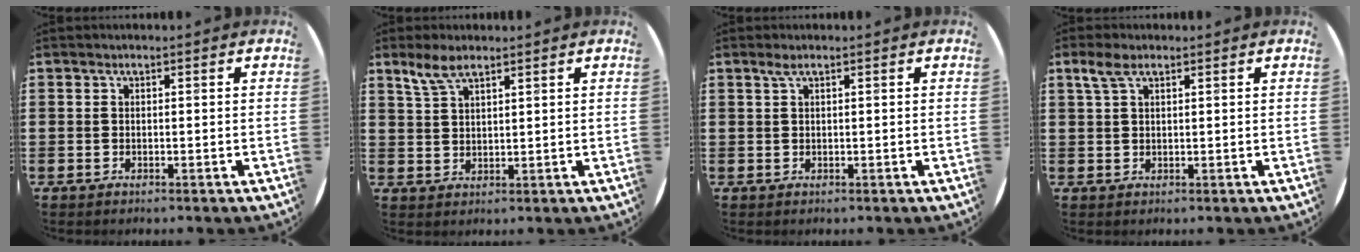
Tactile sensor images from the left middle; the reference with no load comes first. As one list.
[{"total": 3.9, "force": [2.9, 1.3, 2.2], "torque": [-0.048, 0.004, 0.054]}, {"total": 1.0, "force": [0.5, 0.0, 0.8], "torque": [-0.015, 0.003, 0.008]}, {"total": 2.5, "force": [1.7, 0.9, 1.6], "torque": [-0.036, 0.006, 0.030]}]